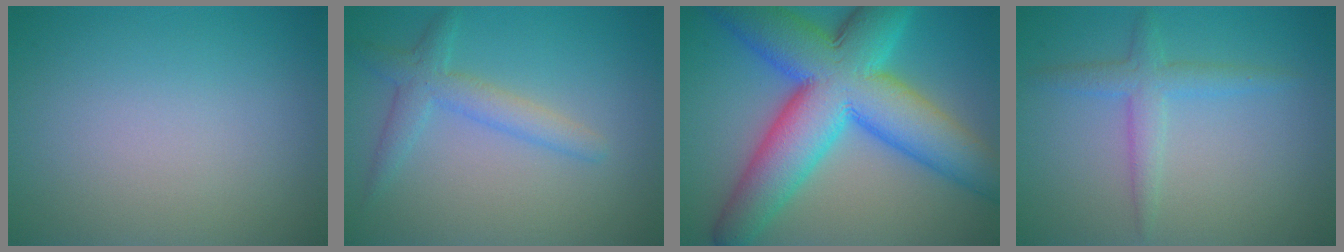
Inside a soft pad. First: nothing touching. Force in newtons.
{"total": 2.7, "press": 2.7, "slide": 0.1}
{"total": 13.8, "press": 13.8, "slide": 0.2}
{"total": 2.5, "press": 2.5, "slide": 0.1}